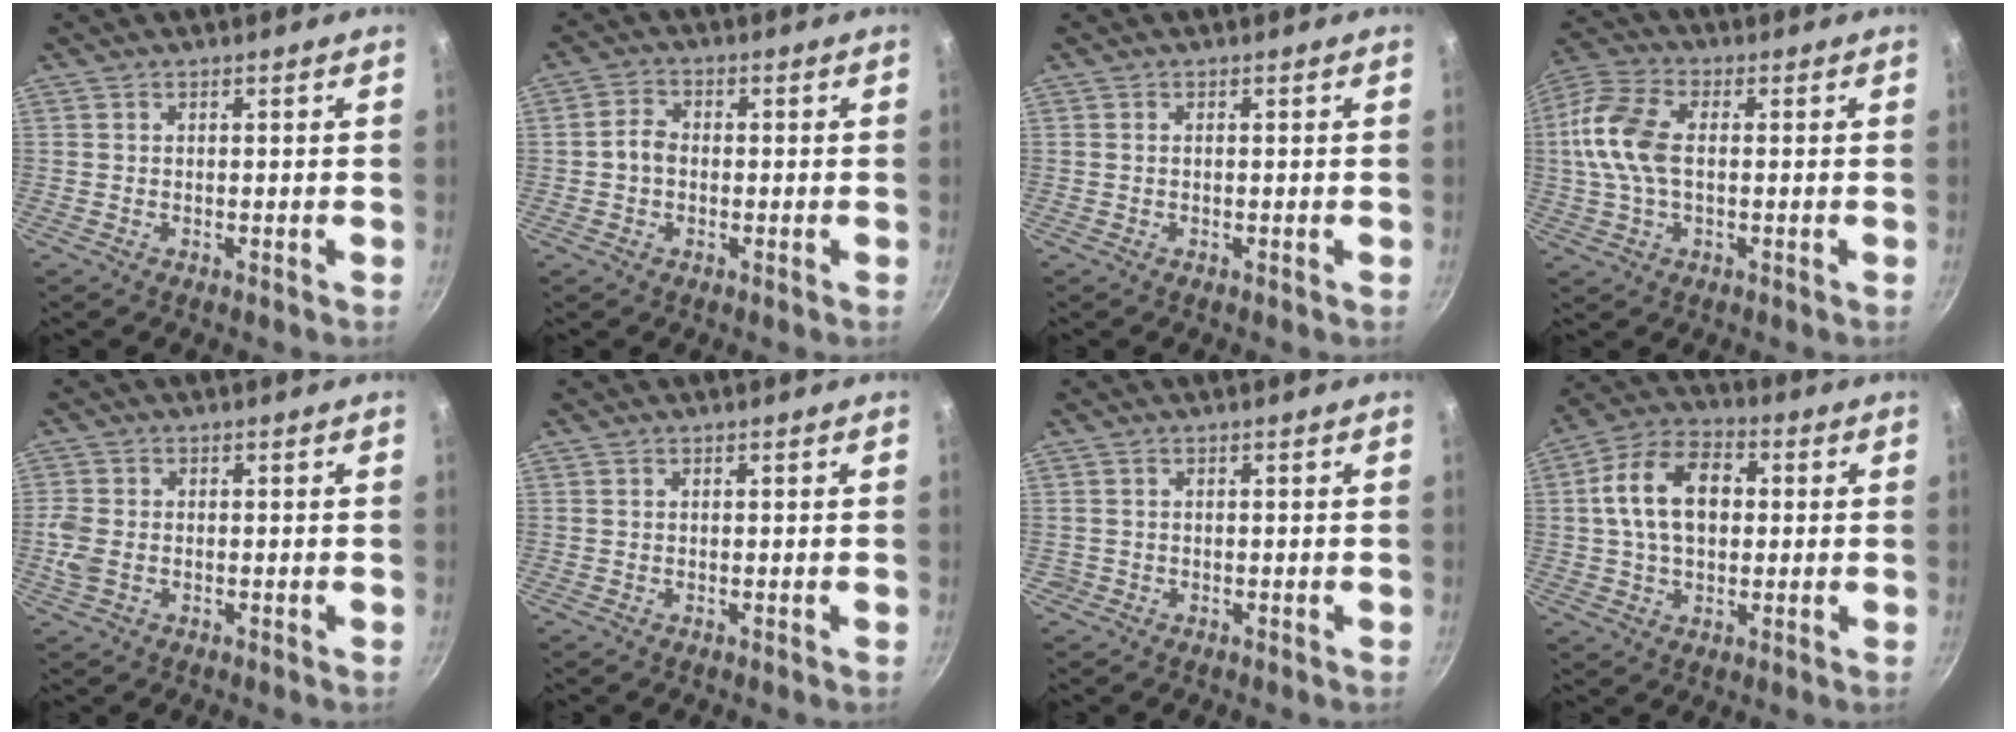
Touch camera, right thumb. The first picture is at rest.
{"total": 3.7, "force": [-0.4, 2.9, 2.2], "torque": [-0.031, 0.017, -0.014]}
{"total": 0.0}
{"total": 12.3, "force": [0.5, 7.1, 10.0], "torque": [-0.202, 0.024, -0.004]}
{"total": 4.3, "force": [-0.8, 3.1, 2.9], "torque": [-0.068, 0.002, -0.017]}
{"total": 0.0}
{"total": 0.7, "force": [-0.3, 0.7, 0.0], "torque": [0.002, 0.003, -0.003]}
{"total": 13.7, "force": [1.7, 9.1, 10.1], "torque": [-0.150, 0.021, 0.016]}